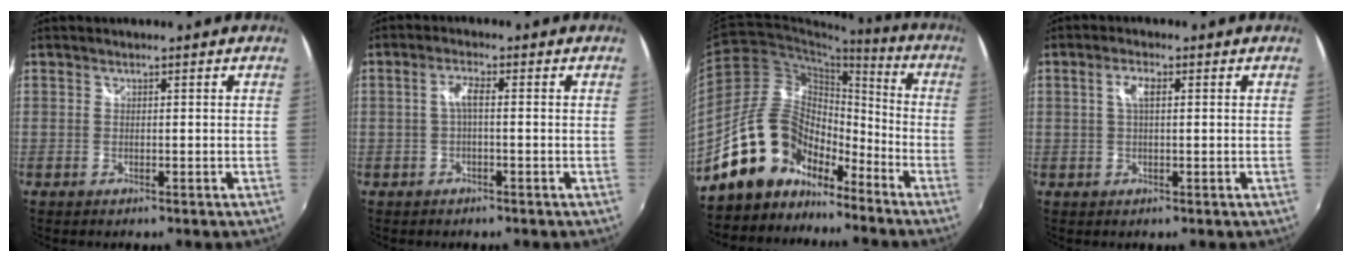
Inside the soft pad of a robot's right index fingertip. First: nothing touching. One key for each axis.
{"total": 2.6, "fx": -0.3, "fy": 0.5, "fz": 2.5, "tx": -0.051, "ty": 0.007, "tz": -0.005}
{"total": 14.9, "fx": -11.2, "fy": 8.2, "fz": 5.4, "tx": -0.111, "ty": 0.033, "tz": -0.197}
{"total": 3.0, "fx": 0.6, "fy": 1.1, "fz": 2.7, "tx": -0.052, "ty": 0.006, "tz": 0.011}